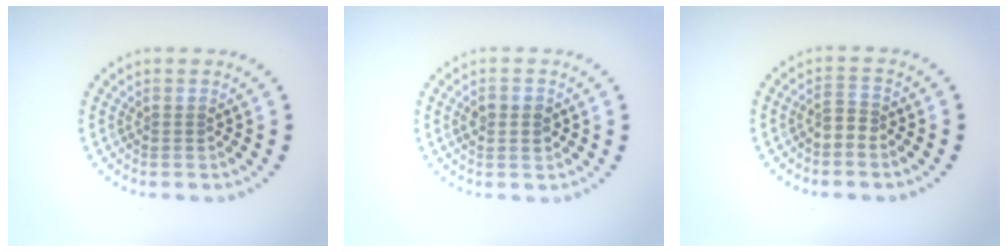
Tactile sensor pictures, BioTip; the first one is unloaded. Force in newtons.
{"total": 2.4, "press": 2.4, "slide": 0.1}
{"total": 1.6, "press": 1.3, "slide": 1.0}